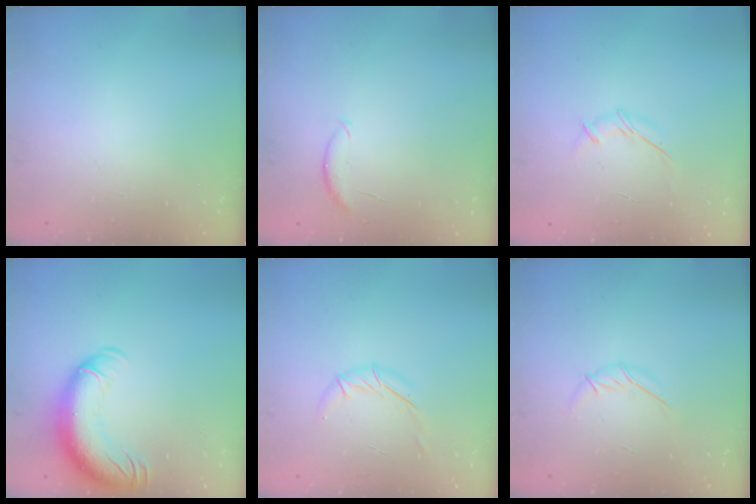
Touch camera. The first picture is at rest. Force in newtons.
{"total": 5.5, "press": 5.5, "slide": 0.5}
{"total": 3.8, "press": 3.7, "slide": 0.7}
{"total": 14.6, "press": 14.2, "slide": 3.3}
{"total": 5.8, "press": 5.7, "slide": 1.3}
{"total": 5.7, "press": 5.7, "slide": 0.9}